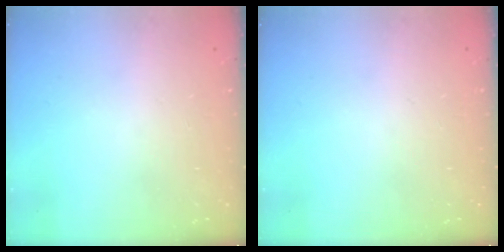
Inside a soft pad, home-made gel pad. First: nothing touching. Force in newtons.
{"total": 0.0}